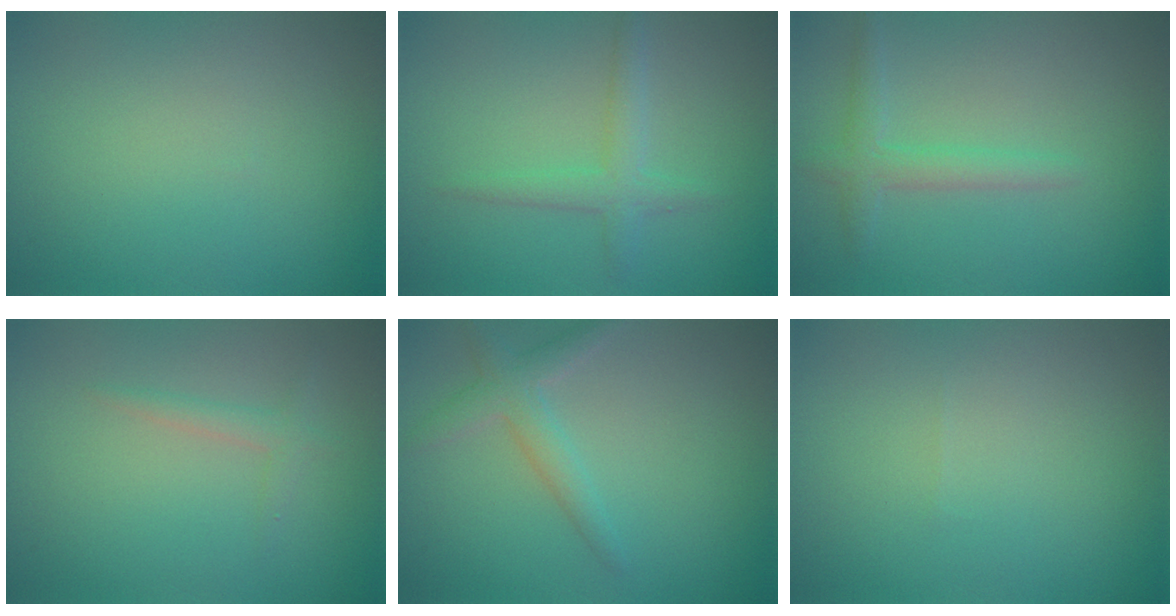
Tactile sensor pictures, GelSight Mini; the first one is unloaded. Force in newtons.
{"total": 2.2, "press": 2.2, "slide": 0.0}
{"total": 2.1, "press": 2.1, "slide": 0.2}
{"total": 1.4, "press": 1.4, "slide": 0.1}
{"total": 2.4, "press": 2.4, "slide": 0.1}
{"total": 0.0}